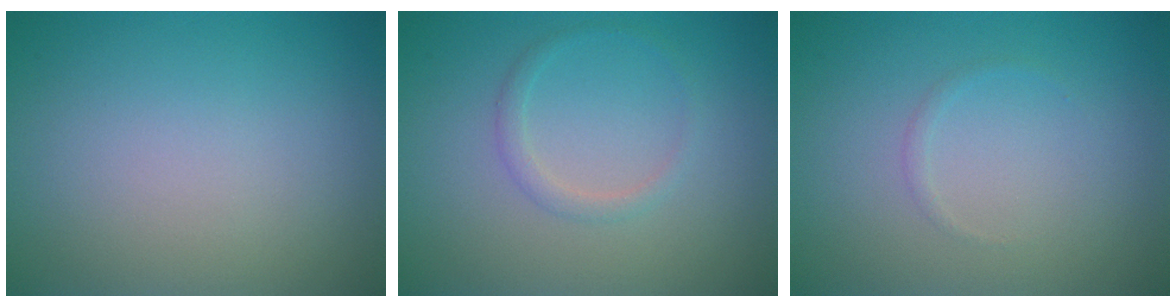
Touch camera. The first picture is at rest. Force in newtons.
{"total": 1.2, "press": 1.2, "slide": 0.1}
{"total": 0.5, "press": 0.5, "slide": 0.0}